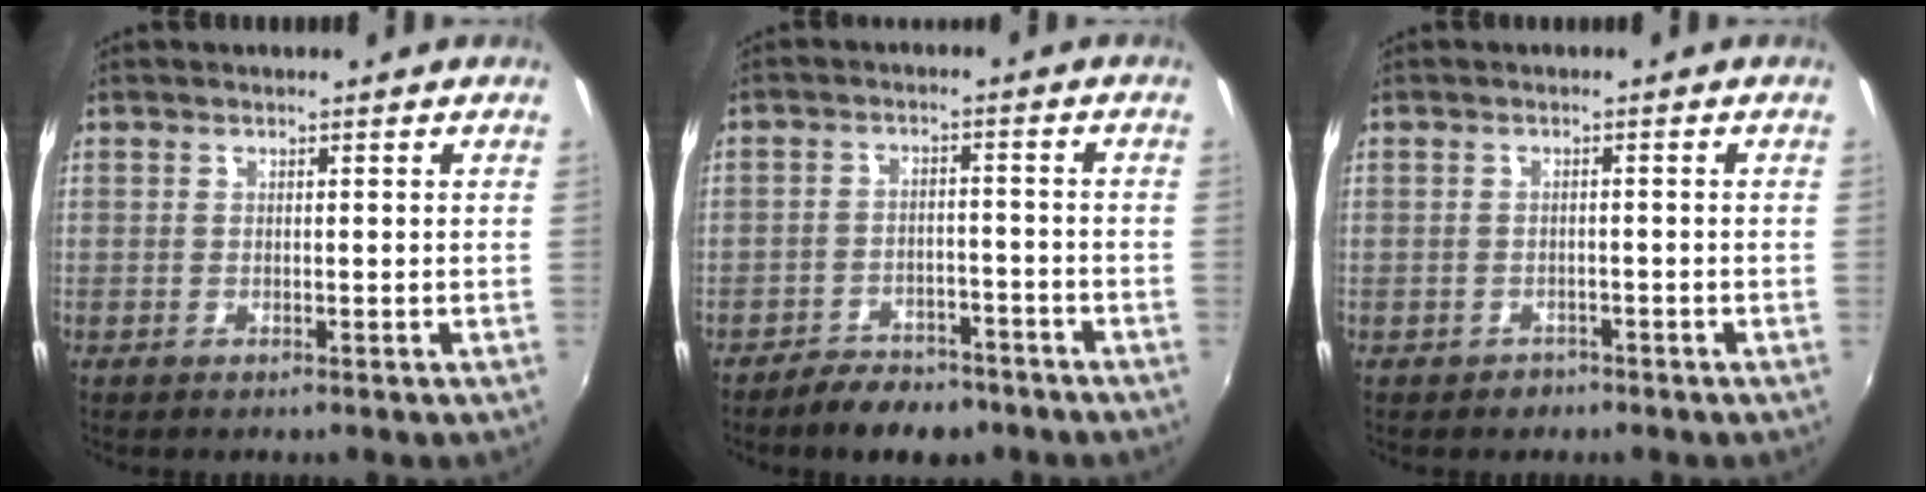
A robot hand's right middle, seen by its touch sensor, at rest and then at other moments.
{"total": 8.5, "force": [-6.8, 3.7, 3.3], "torque": [-0.082, 0.009, -0.098]}
{"total": 2.1, "force": [-1.4, 1.6, 0.2], "torque": [-0.009, 0.000, -0.018]}